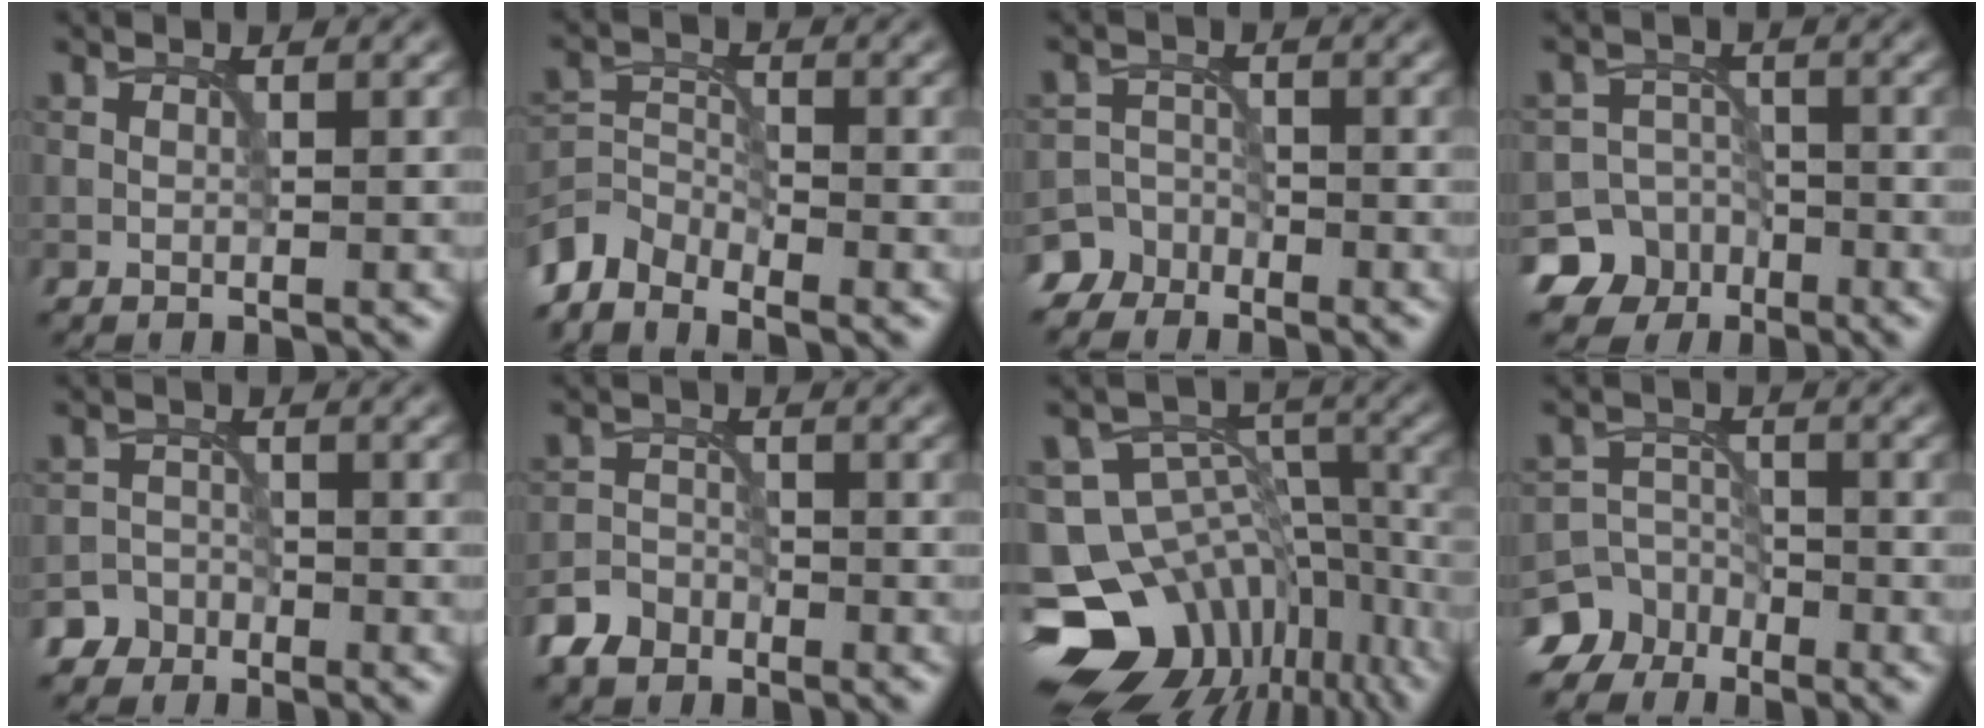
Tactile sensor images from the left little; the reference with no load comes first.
{"total": 4.3, "force": [-3.8, 1.6, 1.1], "torque": [-0.021, -0.006, -0.087]}
{"total": 4.7, "force": [-3.7, 2.8, 0.2], "torque": [0.018, -0.002, -0.067]}
{"total": 8.5, "force": [-5.1, 6.7, 0.9], "torque": [0.001, -0.026, -0.108]}
{"total": 3.4, "force": [-2.8, 2.0, 0.0], "torque": [0.020, 0.005, -0.047]}
{"total": 3.0, "force": [-2.3, 1.7, 0.8], "torque": [-0.016, 0.002, -0.054]}
{"total": 16.9, "force": [-10.4, 11.5, 6.8], "torque": [-0.130, -0.008, -0.144]}
{"total": 6.6, "force": [-5.1, 4.2, 0.9], "torque": [0.002, -0.009, -0.096]}